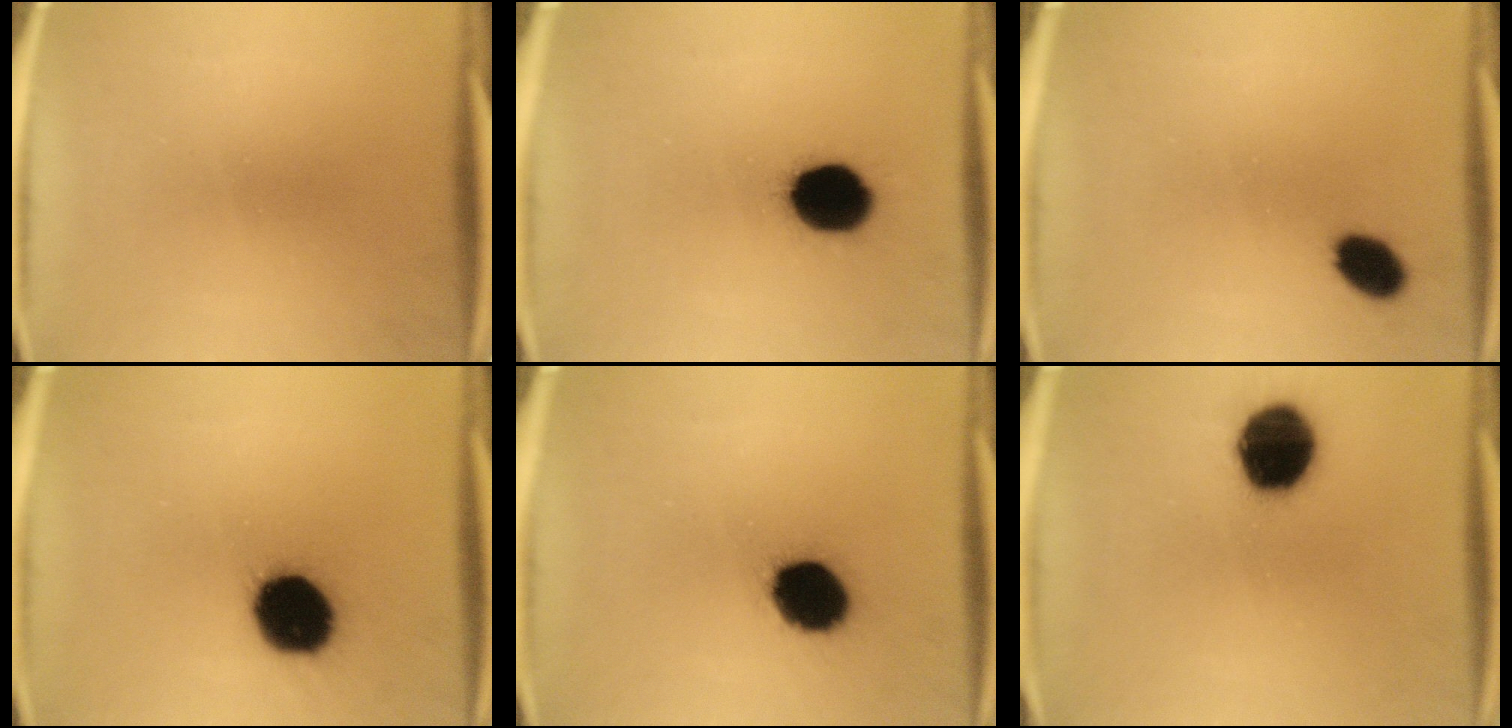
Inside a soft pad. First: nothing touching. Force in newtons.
{"total": 14.5}
{"total": 5.5}
{"total": 17.3}
{"total": 13.6}
{"total": 15.8}